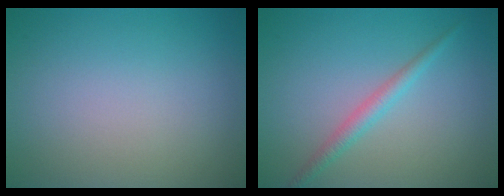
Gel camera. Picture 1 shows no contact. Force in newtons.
{"total": 1.8, "press": 1.8, "slide": 0.0}